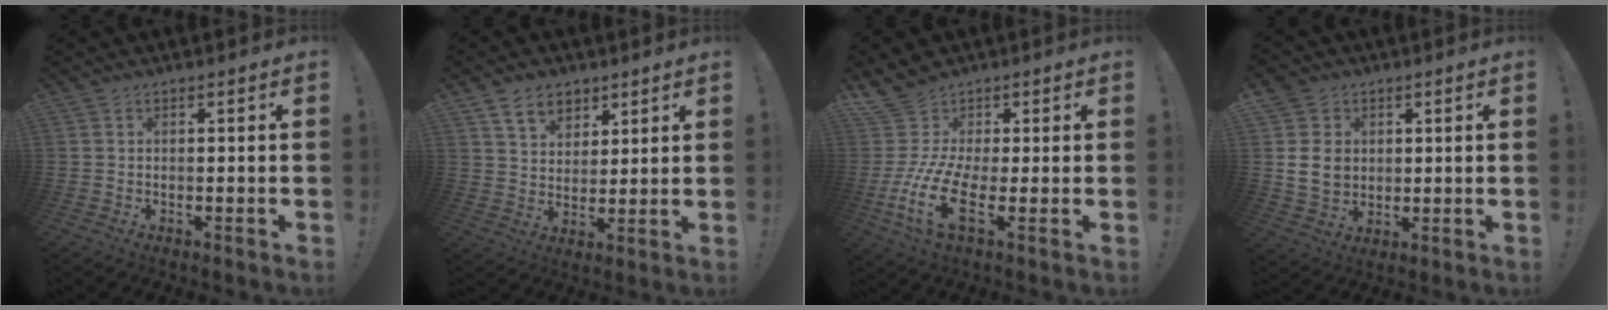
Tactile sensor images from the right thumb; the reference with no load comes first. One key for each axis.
{"total": 9.4, "fx": 5.8, "fy": 6.4, "fz": 3.5, "tx": -0.052, "ty": -0.030, "tz": 0.112}
{"total": 14.3, "fx": -0.3, "fy": 8.4, "fz": 11.5, "tx": -0.248, "ty": -0.020, "tz": 0.000}
{"total": 9.5, "fx": 2.1, "fy": 8.1, "fz": 4.3, "tx": -0.074, "ty": -0.010, "tz": 0.046}